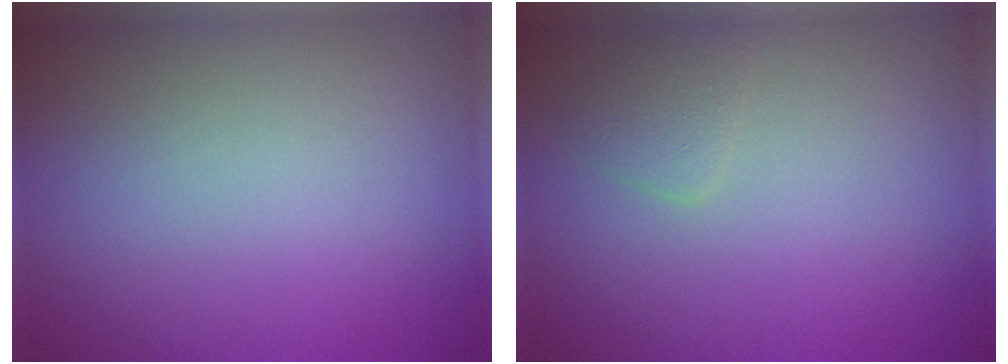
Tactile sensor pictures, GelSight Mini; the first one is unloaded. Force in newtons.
{"total": 1.3, "press": 1.3, "slide": 0.1}